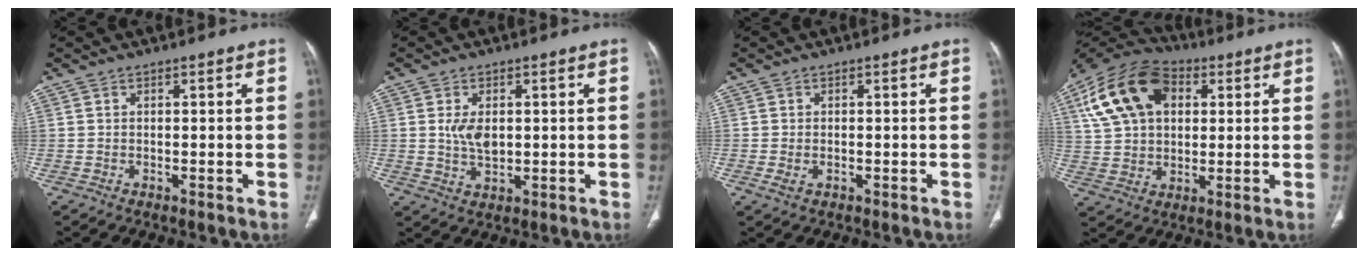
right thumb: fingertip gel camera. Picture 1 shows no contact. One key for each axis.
{"total": 5.0, "fx": 0.6, "fy": 3.0, "fz": 4.0, "tx": -0.073, "ty": -0.008, "tz": 0.018}
{"total": 1.8, "fx": -0.5, "fy": 1.1, "fz": 1.3, "tx": -0.033, "ty": 0.004, "tz": -0.005}
{"total": 18.5, "fx": 5.8, "fy": 12.4, "fz": 12.4, "tx": -0.222, "ty": 0.013, "tz": 0.099}